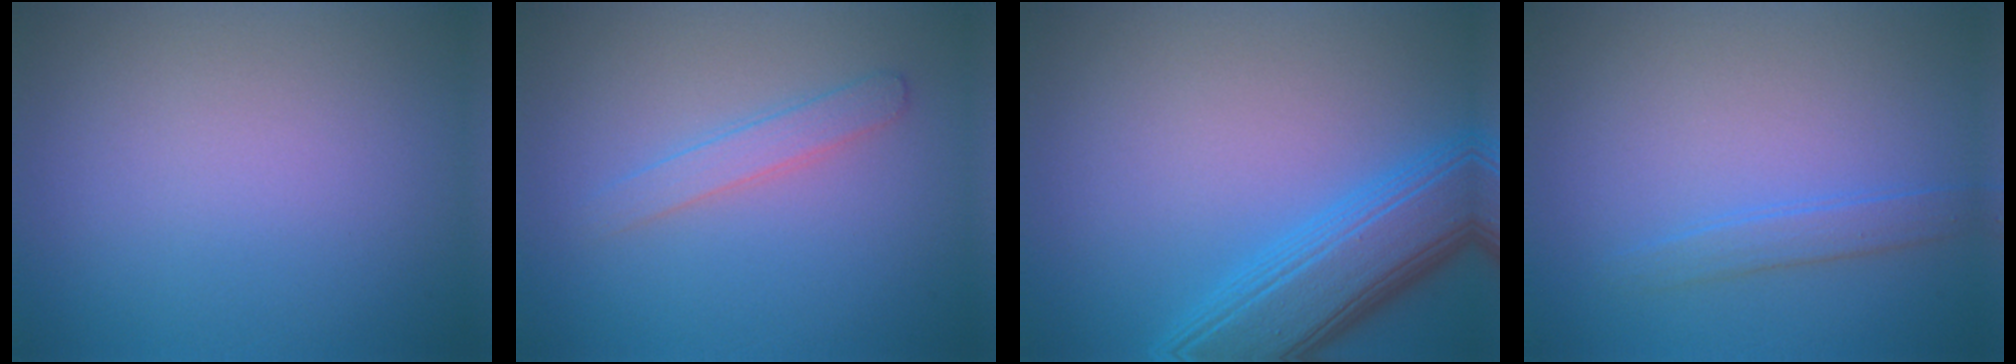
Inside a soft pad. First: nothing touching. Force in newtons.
{"total": 1.7, "press": 1.7, "slide": 0.1}
{"total": 6.8, "press": 6.8, "slide": 0.2}
{"total": 1.7, "press": 1.7, "slide": 0.1}